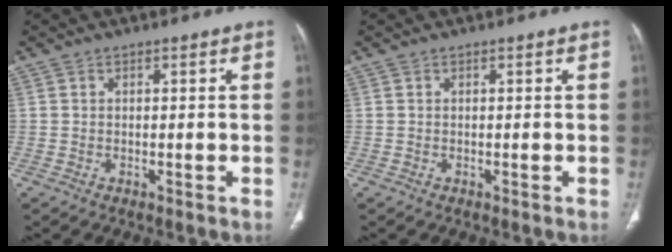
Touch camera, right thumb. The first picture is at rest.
{"total": 0.0}